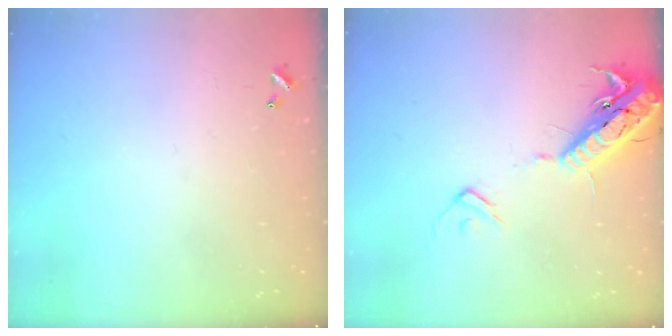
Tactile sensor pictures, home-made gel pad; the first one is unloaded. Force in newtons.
{"total": 17.1, "press": 16.7, "slide": 3.7}